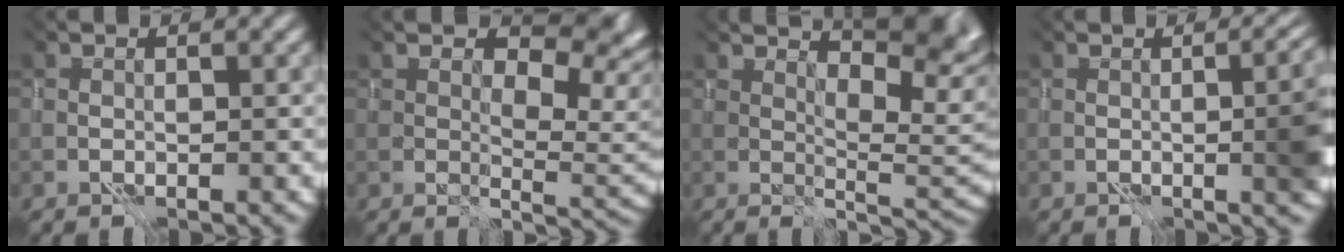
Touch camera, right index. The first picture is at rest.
{"total": 5.6, "force": [1.8, 3.0, 4.4], "torque": [-0.046, -0.010, 0.047]}
{"total": 6.5, "force": [3.0, 2.1, 5.4], "torque": [-0.071, -0.004, 0.069]}
{"total": 4.9, "force": [-0.9, 1.2, 4.7], "torque": [-0.020, 0.006, -0.005]}